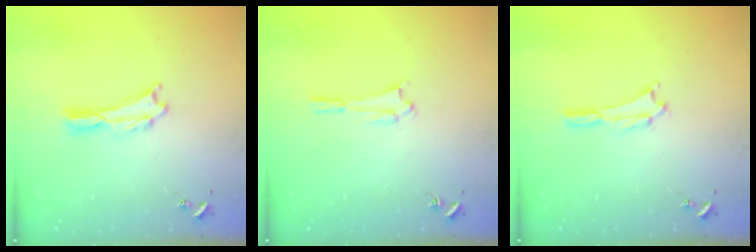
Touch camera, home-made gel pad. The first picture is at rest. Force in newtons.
{"total": 1.6, "press": 1.6, "slide": 0.1}
{"total": 0.7, "press": 0.7, "slide": 0.3}